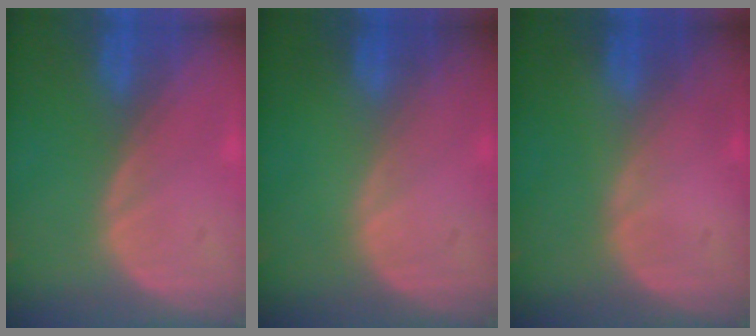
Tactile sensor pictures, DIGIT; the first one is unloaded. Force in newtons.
{"total": 0.0}
{"total": 0.0}